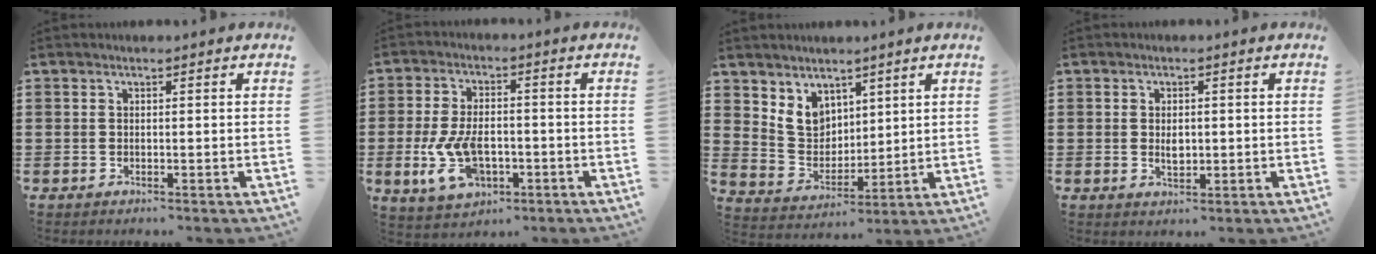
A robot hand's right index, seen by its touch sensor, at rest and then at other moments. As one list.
[{"total": 8.8, "force": [-2.4, 4.8, 7.0], "torque": [-0.165, -0.006, -0.045]}, {"total": 6.2, "force": [3.6, 4.8, 1.7], "torque": [-0.061, 0.000, 0.070]}, {"total": 2.4, "force": [-0.1, 1.3, 2.1], "torque": [-0.031, 0.001, -0.004]}]